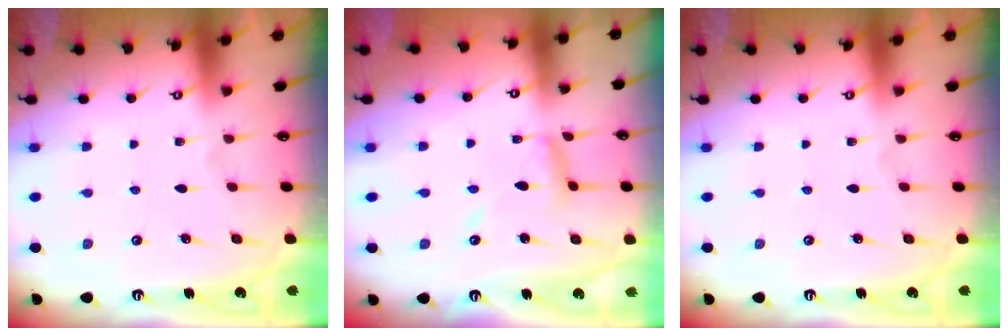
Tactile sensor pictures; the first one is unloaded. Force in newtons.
{"total": 9.8, "press": 9.8, "slide": 0.7}
{"total": 0.0}